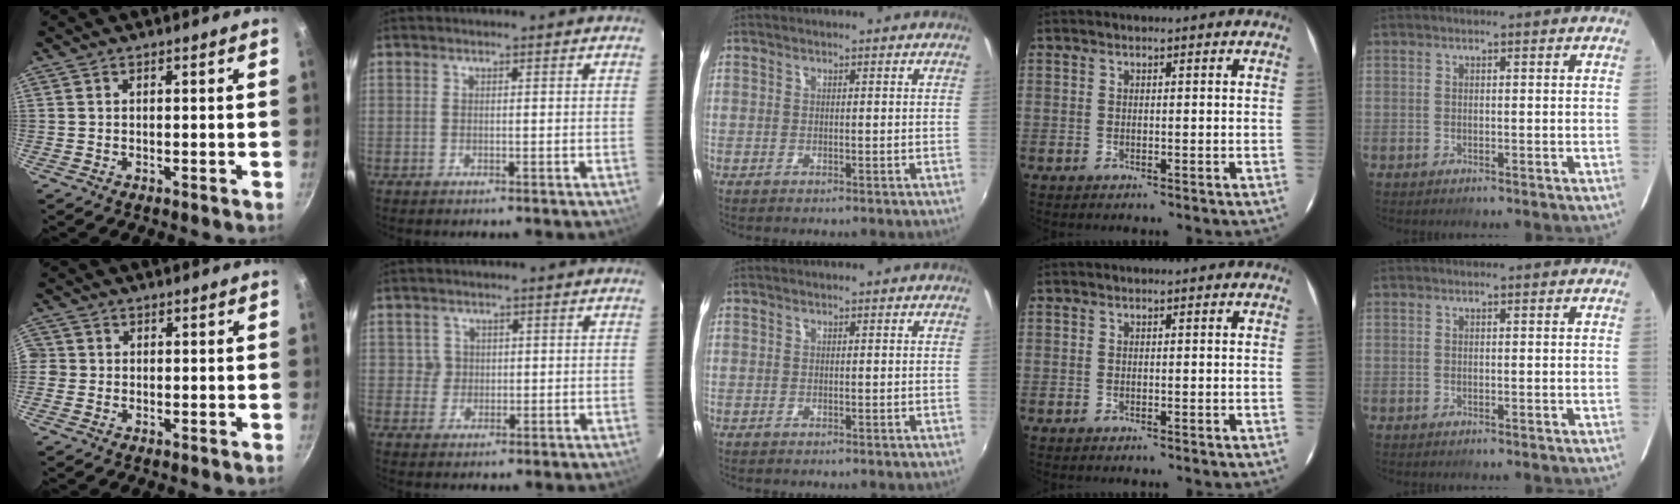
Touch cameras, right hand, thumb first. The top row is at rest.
{"thumb": {"total": 2.5, "force": [-0.5, 2.4, 0.5], "torque": [0.001, 0.006, -0.016]}, "index": {"total": 2.4, "force": [0.4, 2.4, -0.1], "torque": [0.011, 0.012, 0.007]}}